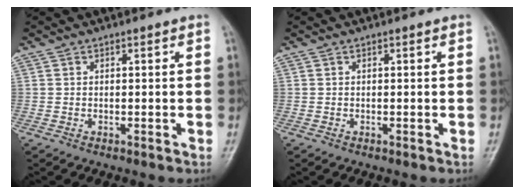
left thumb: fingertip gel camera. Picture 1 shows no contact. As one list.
[{"total": 0.0}]